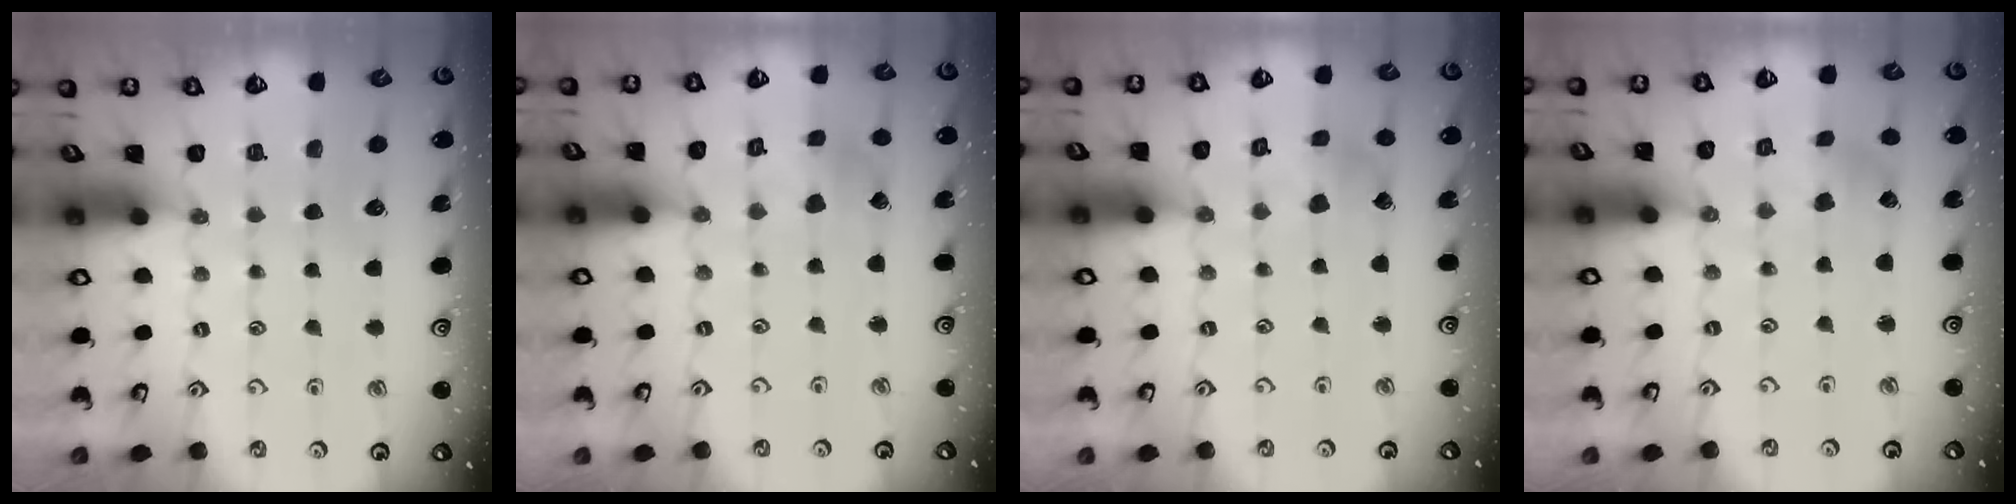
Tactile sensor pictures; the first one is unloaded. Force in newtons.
{"total": 2.3, "press": 2.3, "slide": 0.3}
{"total": 3.1, "press": 3.1, "slide": 0.2}
{"total": 1.2, "press": 1.2, "slide": 0.2}